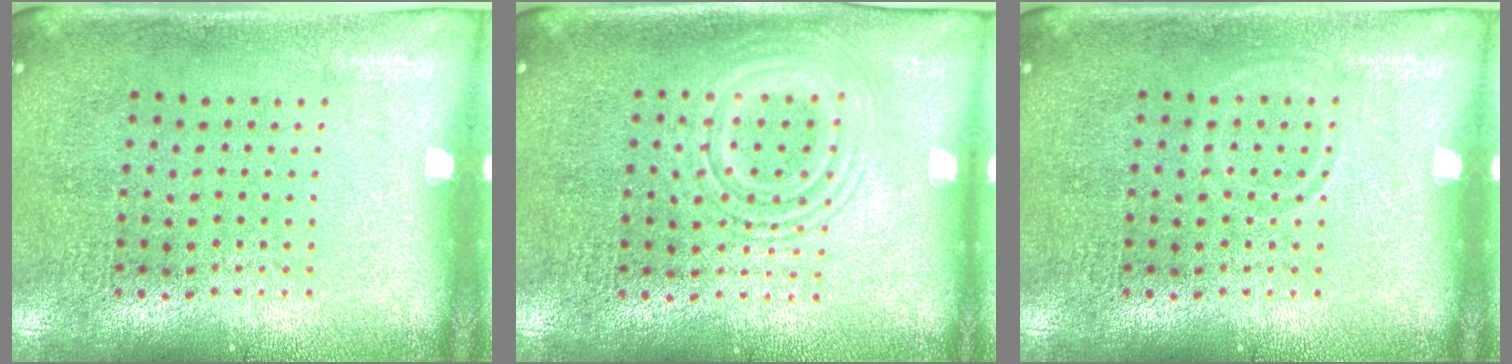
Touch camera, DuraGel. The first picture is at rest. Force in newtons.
{"total": 2.6, "press": 2.6, "slide": 0.5}
{"total": 0.8, "press": 0.8, "slide": 0.3}